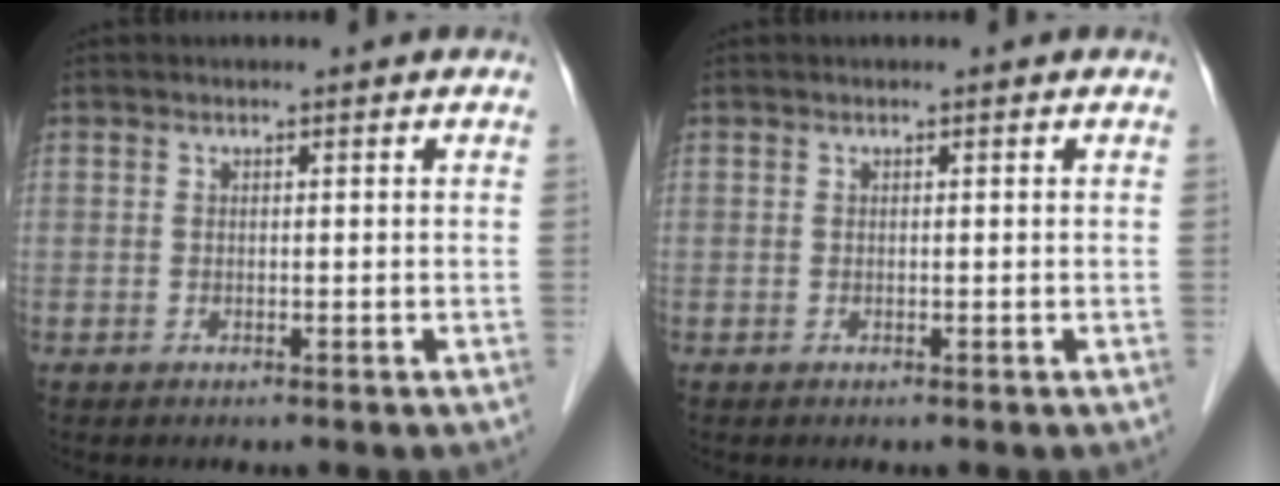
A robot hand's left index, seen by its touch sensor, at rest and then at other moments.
{"total": 0.0}